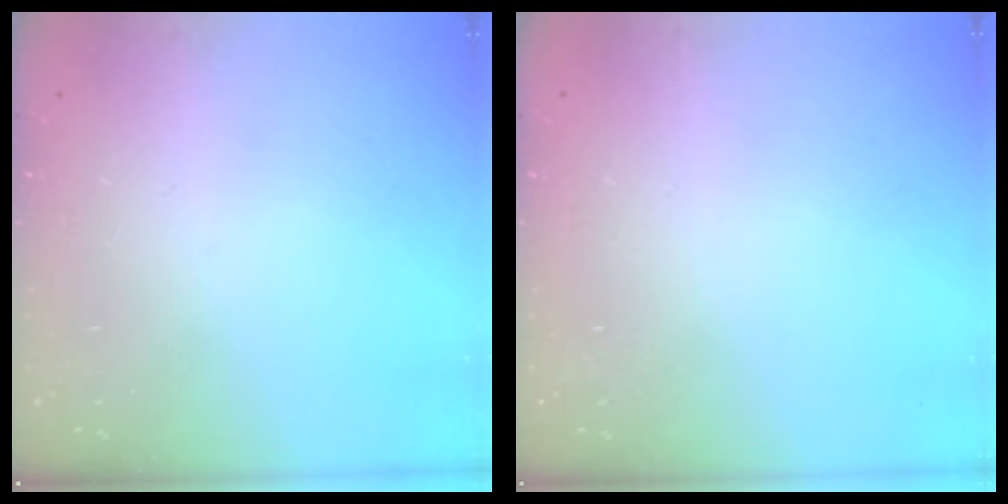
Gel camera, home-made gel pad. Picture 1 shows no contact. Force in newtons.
{"total": 2.6, "press": 2.6, "slide": 0.2}